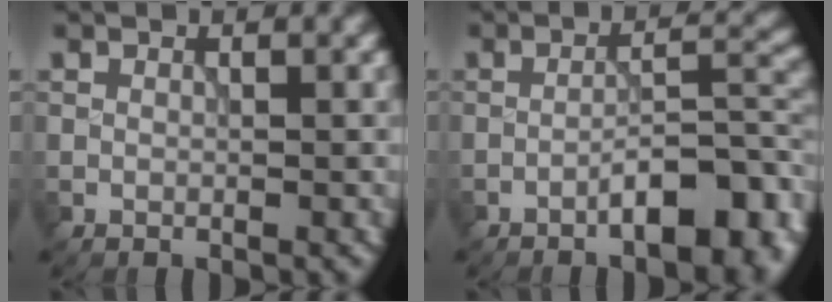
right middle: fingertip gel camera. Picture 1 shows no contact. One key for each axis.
{"total": 7.7, "fx": -3.8, "fy": 2.4, "fz": 6.3, "tx": -0.082, "ty": 0.010, "tz": -0.055}